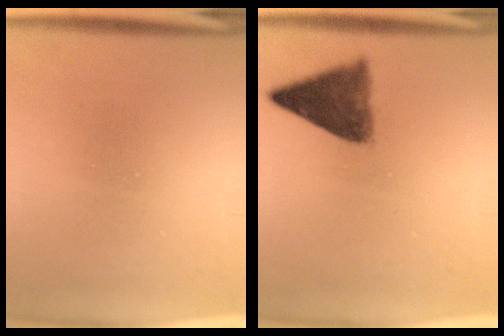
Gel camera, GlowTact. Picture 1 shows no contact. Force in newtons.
{"total": 7.7}